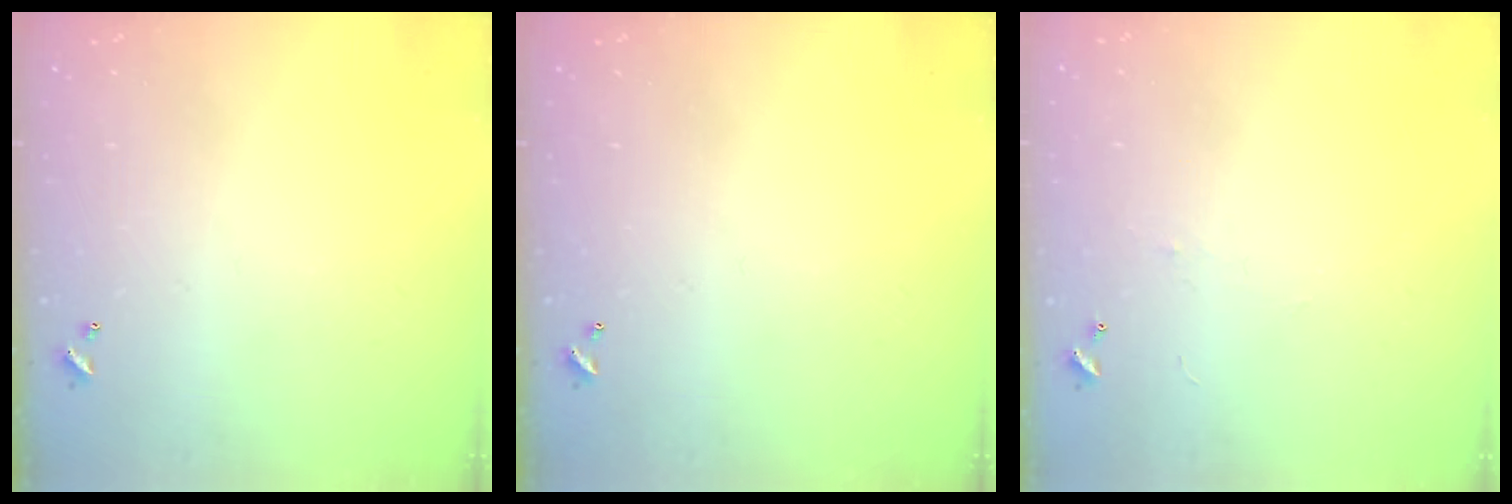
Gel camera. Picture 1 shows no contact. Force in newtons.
{"total": 0.0}
{"total": 2.3, "press": 2.3, "slide": 0.3}